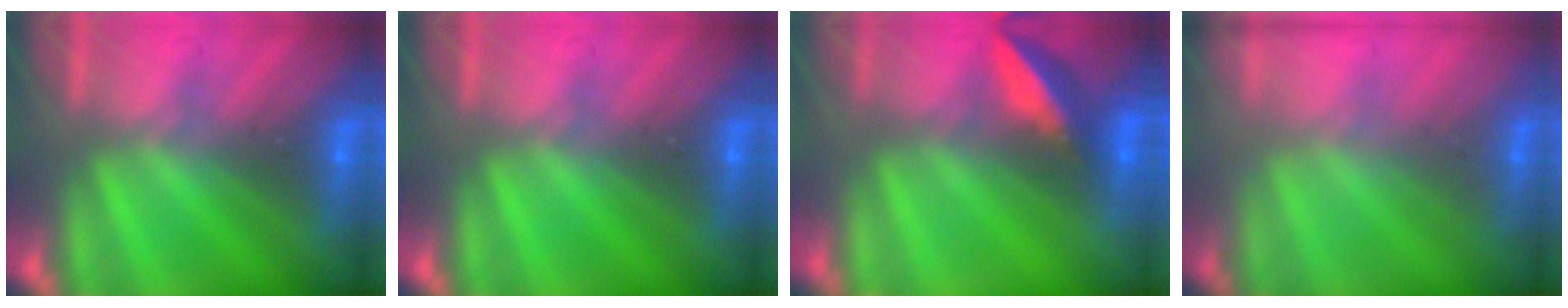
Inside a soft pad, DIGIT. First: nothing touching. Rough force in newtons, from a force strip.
{"total": 0.0}
{"total": 6.1}
{"total": 1.6}